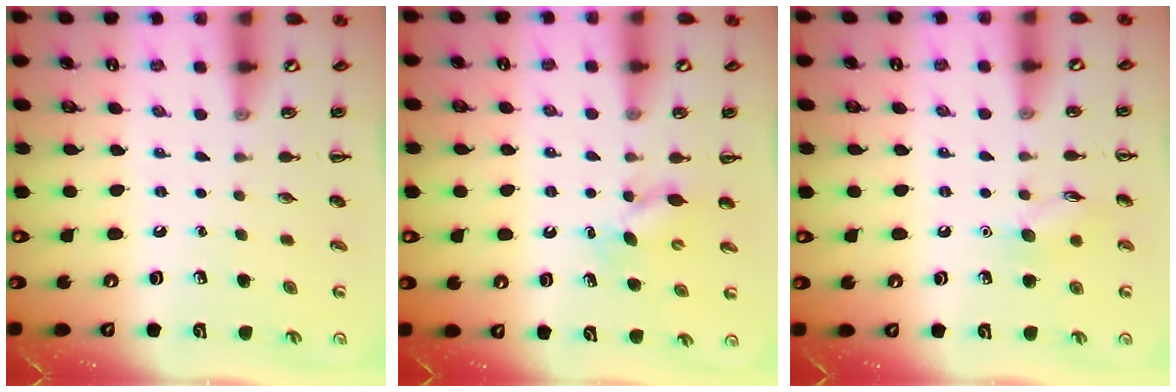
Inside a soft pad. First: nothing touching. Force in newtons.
{"total": 4.2, "press": 4.1, "slide": 0.9}
{"total": 7.0, "press": 6.9, "slide": 1.3}